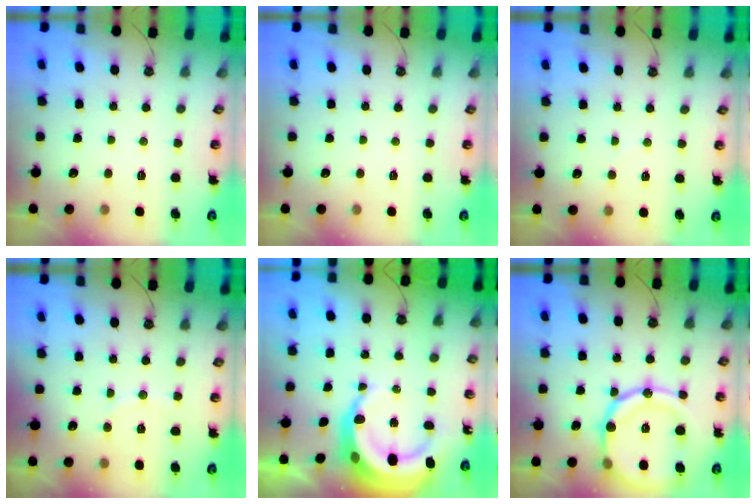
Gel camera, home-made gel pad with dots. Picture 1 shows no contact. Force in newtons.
{"total": 0.0}
{"total": 2.6, "press": 2.6, "slide": 0.2}
{"total": 6.1, "press": 6.1, "slide": 0.3}
{"total": 12.2, "press": 12.0, "slide": 2.3}
{"total": 21.3, "press": 21.0, "slide": 3.8}